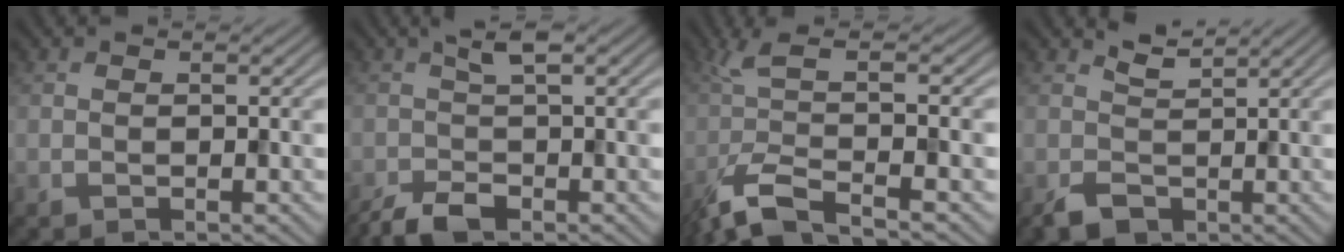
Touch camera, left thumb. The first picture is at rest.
{"total": 4.0, "force": [-1.7, 1.3, 3.4], "torque": [-0.074, 0.000, -0.037]}
{"total": 8.7, "force": [-3.0, 2.3, 7.8], "torque": [-0.147, -0.006, -0.072]}
{"total": 2.5, "force": [0.4, 1.9, 1.7], "torque": [-0.036, -0.008, 0.012]}